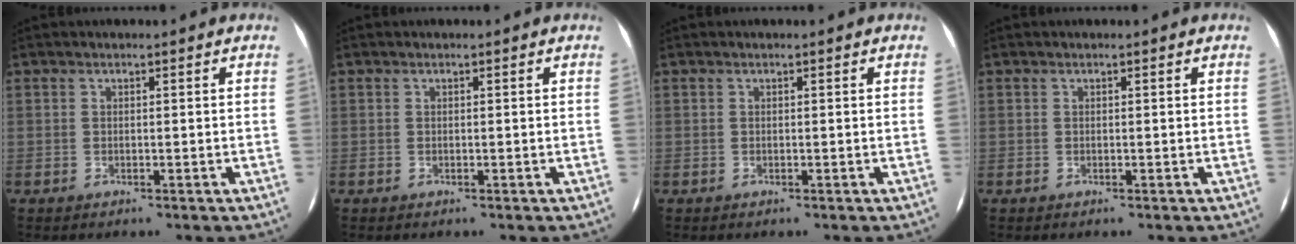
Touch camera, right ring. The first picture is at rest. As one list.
[{"total": 0.0}, {"total": 0.0}, {"total": 0.0}]